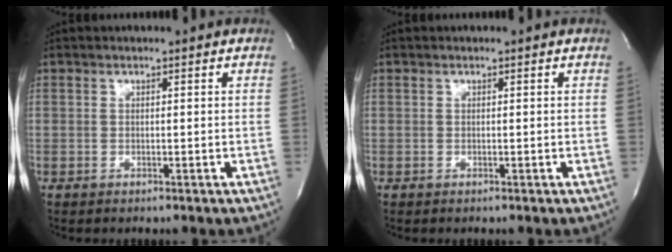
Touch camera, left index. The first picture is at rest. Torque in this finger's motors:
{"motor_torque": [0.00, 0.00, 0.00, 0.00]}